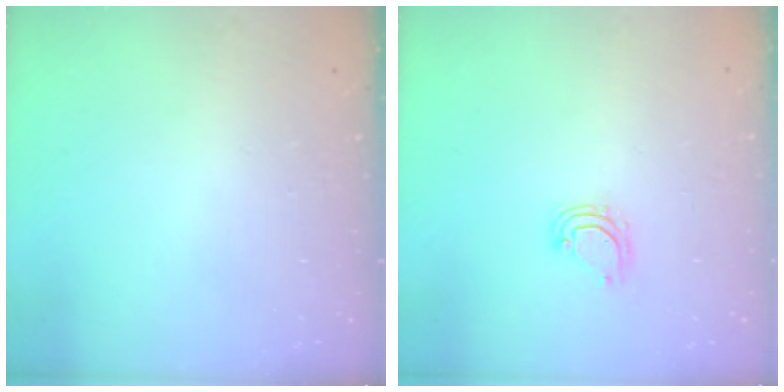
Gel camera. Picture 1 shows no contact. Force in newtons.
{"total": 4.9, "press": 4.9, "slide": 0.4}